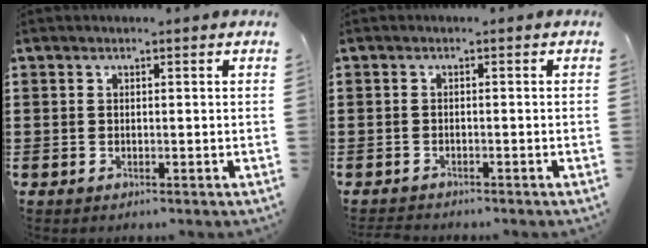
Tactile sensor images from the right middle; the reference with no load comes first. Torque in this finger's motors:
{"motor_torque": [2.14, 0.00, 0.00, 0.02]}